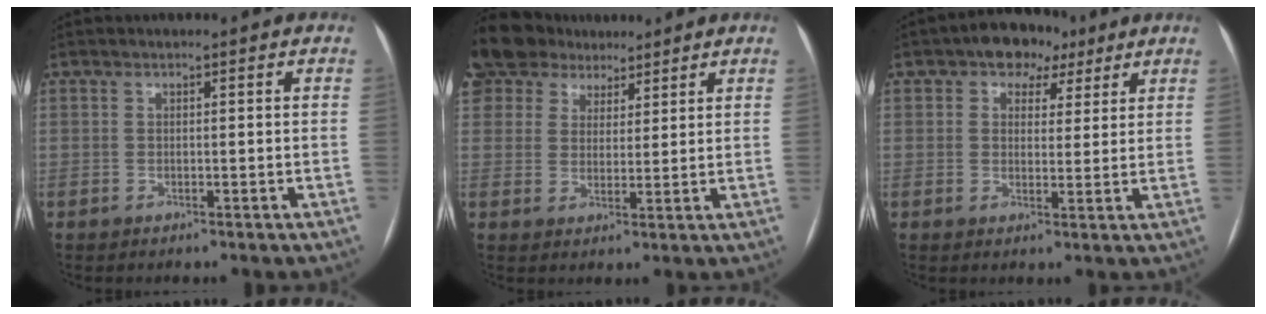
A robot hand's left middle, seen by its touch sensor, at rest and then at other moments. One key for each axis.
{"total": 13.4, "fx": 9.8, "fy": 8.5, "fz": 3.4, "tx": -0.096, "ty": 0.042, "tz": 0.182}
{"total": 6.4, "fx": 3.8, "fy": 4.1, "fz": 3.0, "tx": -0.036, "ty": 0.021, "tz": 0.055}